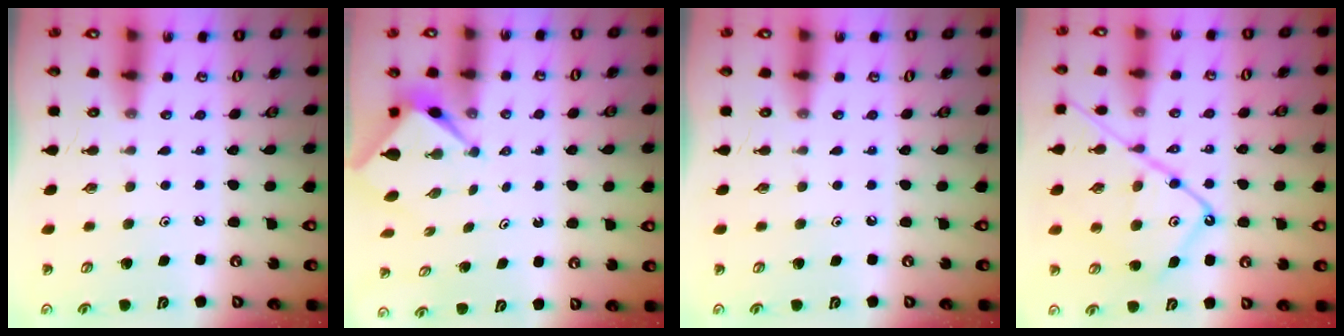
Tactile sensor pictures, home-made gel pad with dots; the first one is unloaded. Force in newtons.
{"total": 2.7, "press": 2.7, "slide": 0.1}
{"total": 0.0}
{"total": 15.9, "press": 15.8, "slide": 1.7}